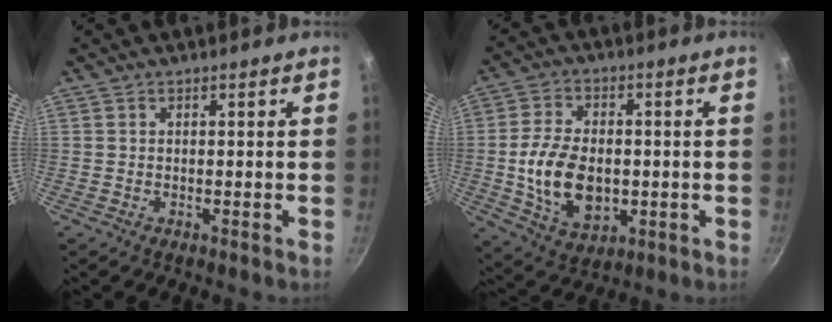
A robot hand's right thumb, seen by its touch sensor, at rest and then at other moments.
{"total": 13.5, "force": [-1.2, 8.8, 10.2], "torque": [-0.173, 0.000, -0.014]}